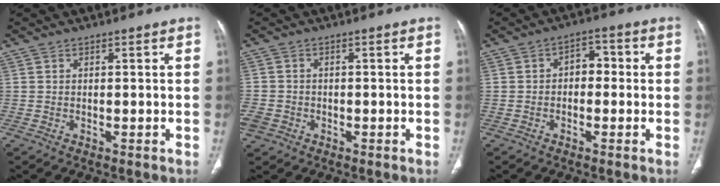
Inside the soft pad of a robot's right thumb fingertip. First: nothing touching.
{"total": 4.3, "force": [-1.8, 3.6, 1.6], "torque": [-0.039, 0.013, -0.029]}
{"total": 4.3, "force": [-0.4, 3.0, 3.0], "torque": [-0.025, 0.021, -0.018]}